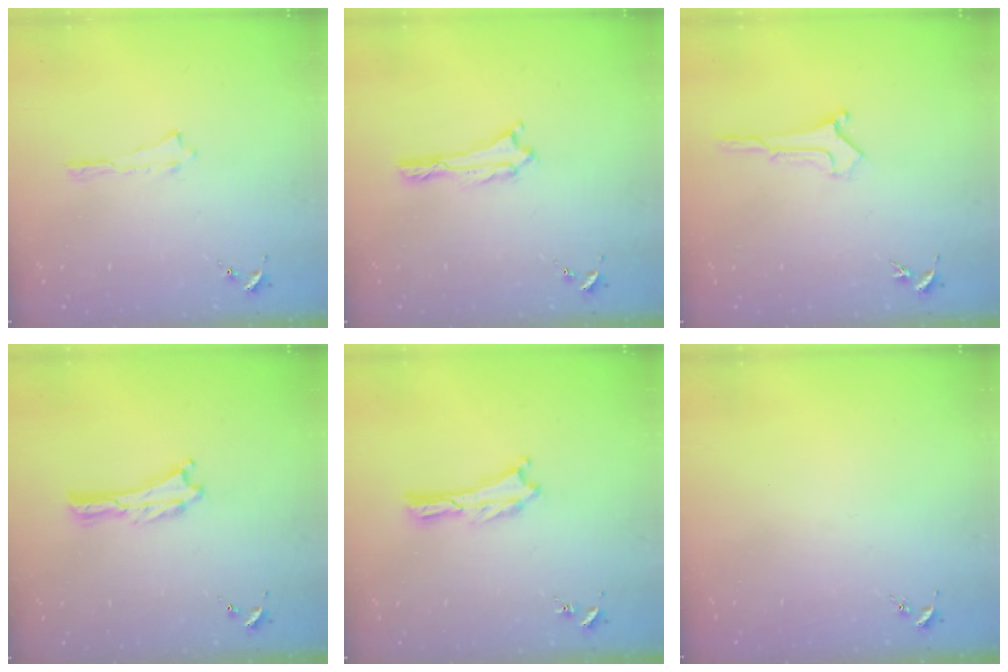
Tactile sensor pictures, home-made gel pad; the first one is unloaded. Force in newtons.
{"total": 0.0}
{"total": 0.6, "press": 0.6, "slide": 0.1}
{"total": 0.0}
{"total": 0.0}
{"total": 0.0}